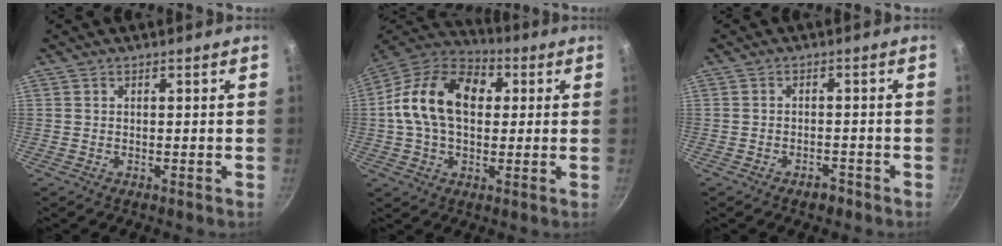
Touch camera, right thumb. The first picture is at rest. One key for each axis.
{"total": 17.9, "fx": 2.4, "fy": 12.1, "fz": 13.0, "tx": -0.202, "ty": 0.028, "tz": 0.021}
{"total": 2.4, "fx": -1.8, "fy": 1.2, "fz": 1.0, "tx": -0.010, "ty": 0.021, "tz": -0.019}